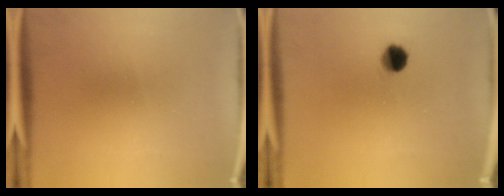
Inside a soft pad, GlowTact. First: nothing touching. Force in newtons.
{"total": 4.5}